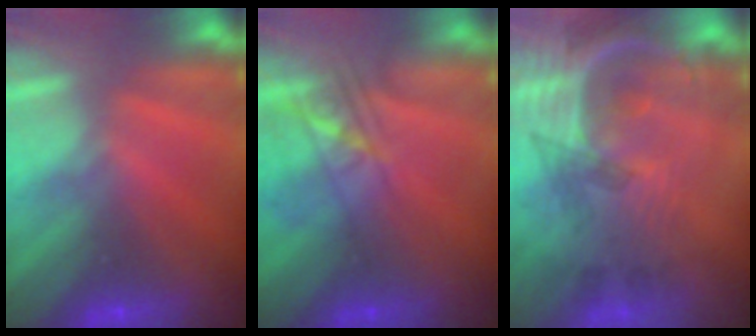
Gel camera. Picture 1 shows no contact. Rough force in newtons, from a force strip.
{"total": 2.4}
{"total": 6.2}